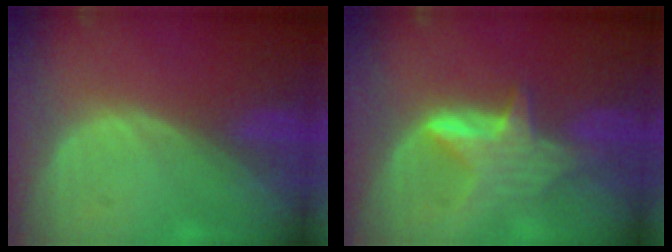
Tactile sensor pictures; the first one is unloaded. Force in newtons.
{"total": 6.0, "press": 5.9, "slide": 1.1}